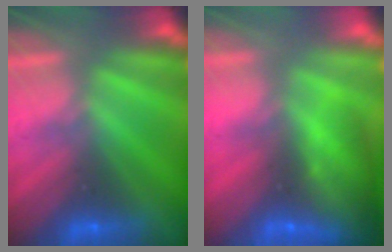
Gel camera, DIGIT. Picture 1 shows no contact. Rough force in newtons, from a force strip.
{"total": 14.6}